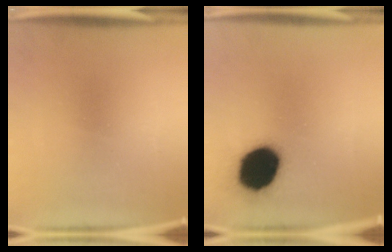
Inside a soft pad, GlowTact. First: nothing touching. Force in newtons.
{"total": 18.9}